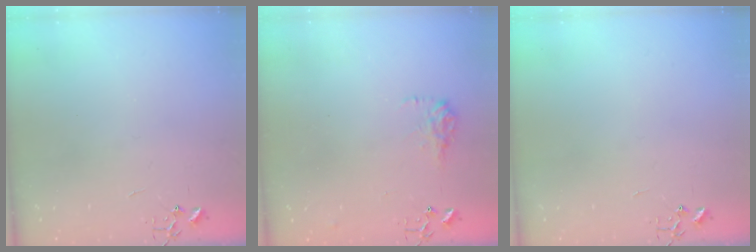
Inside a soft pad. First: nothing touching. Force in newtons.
{"total": 9.2, "press": 9.2, "slide": 0.4}
{"total": 0.0}